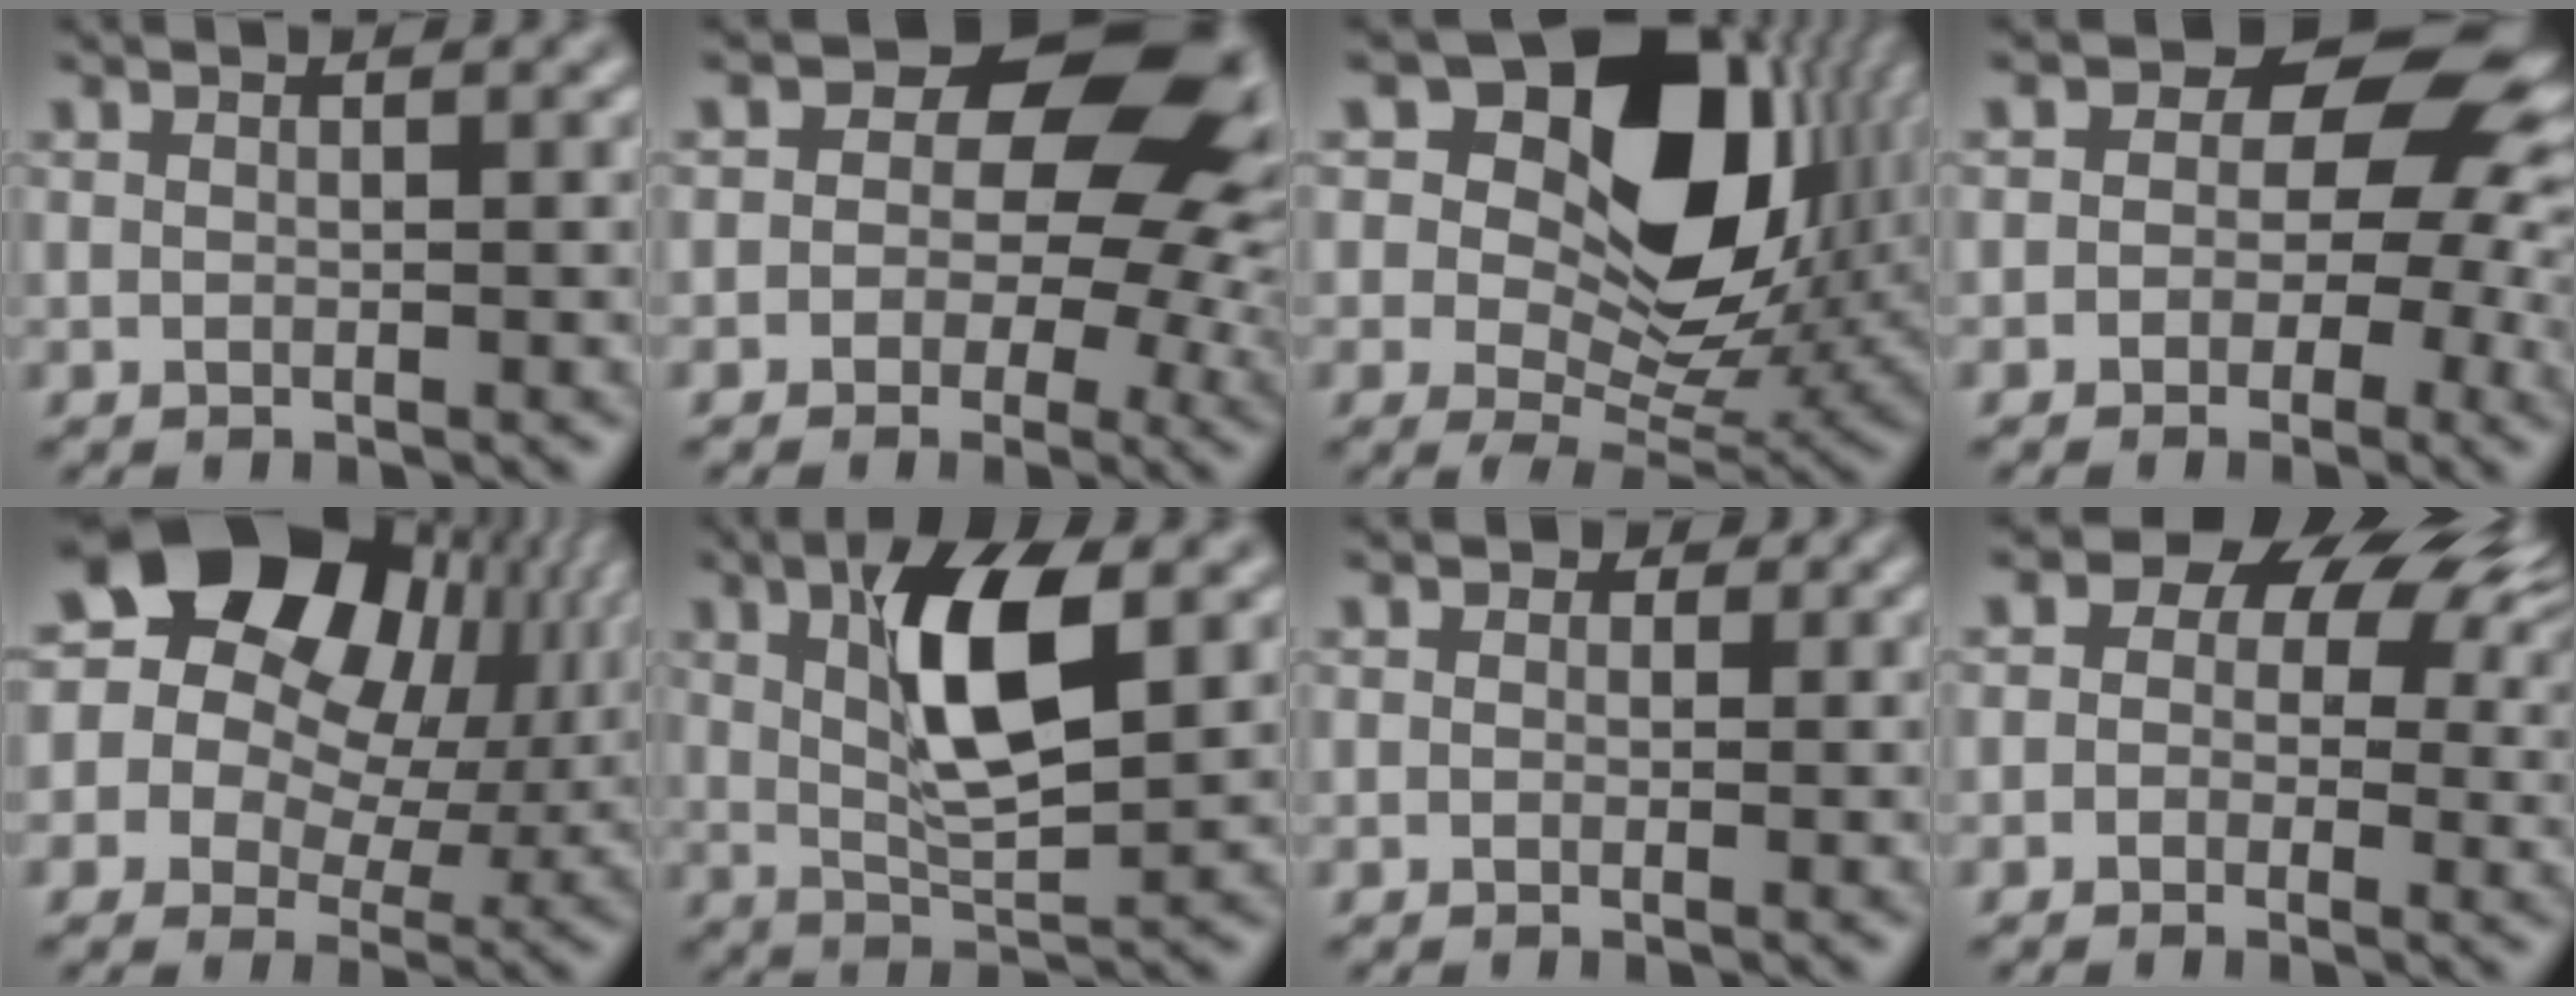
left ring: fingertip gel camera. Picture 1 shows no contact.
{"total": 11.4, "force": [2.3, 7.5, 8.3], "torque": [-0.082, 0.009, 0.028]}
{"total": 15.3, "force": [4.8, 9.6, 10.9], "torque": [-0.160, 0.008, 0.085]}
{"total": 7.3, "force": [0.6, 5.2, 5.2], "torque": [-0.047, 0.009, -0.003]}
{"total": 20.4, "force": [7.3, 14.5, 12.3], "torque": [-0.217, 0.059, 0.108]}
{"total": 7.9, "force": [1.9, 3.0, 7.1], "torque": [-0.126, 0.007, 0.034]}
{"total": 3.1, "force": [1.0, 2.5, 1.5], "torque": [-0.008, 0.016, -0.014]}
{"total": 10.8, "force": [3.3, 7.8, 6.7], "torque": [-0.079, 0.039, 0.037]}